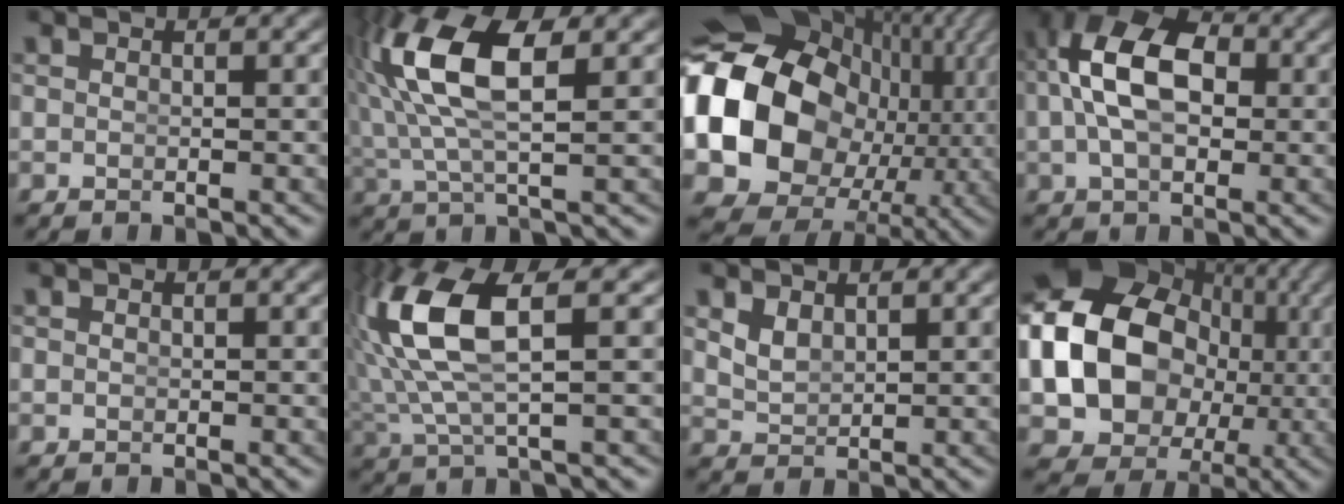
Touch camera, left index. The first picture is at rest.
{"total": 8.3, "force": [2.1, 3.3, 7.3], "torque": [-0.169, -0.019, 0.051]}
{"total": 26.3, "force": [-0.5, 20.6, 16.5], "torque": [-0.298, -0.064, 0.002]}
{"total": 8.5, "force": [1.2, 5.1, 6.7], "torque": [-0.124, -0.008, 0.020]}
{"total": 0.0}
{"total": 9.3, "force": [2.1, 4.1, 8.0], "torque": [-0.195, -0.013, 0.050]}
{"total": 1.7, "force": [0.9, 1.0, 1.0], "torque": [-0.031, -0.019, 0.034]}
{"total": 22.0, "force": [1.8, 17.8, 12.8], "torque": [-0.275, -0.065, 0.042]}